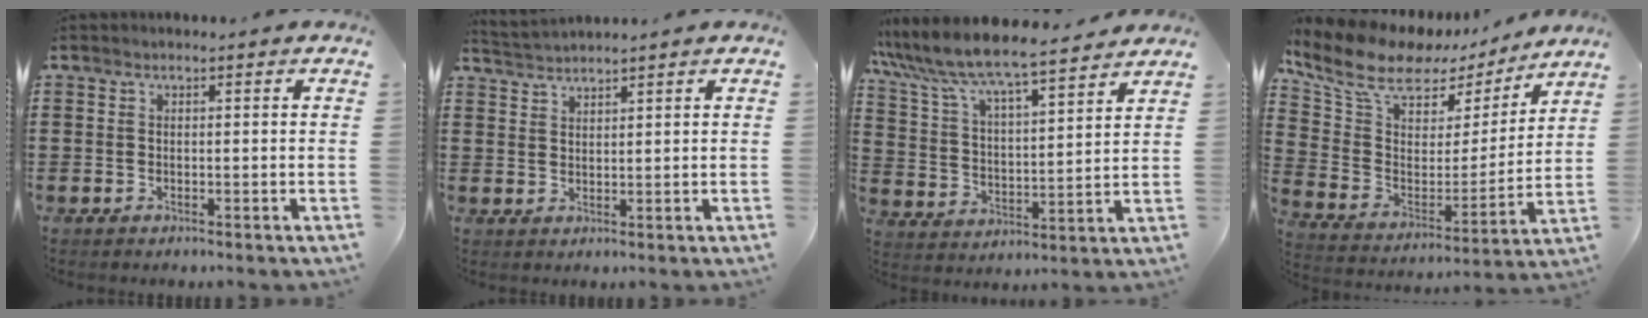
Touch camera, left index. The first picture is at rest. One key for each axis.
{"total": 1.9, "fx": 1.9, "fy": -0.3, "fz": 0.0, "tx": -0.005, "ty": 0.000, "tz": 0.037}
{"total": 7.6, "fx": 7.0, "fy": 0.4, "fz": 2.9, "tx": -0.089, "ty": -0.042, "tz": 0.117}
{"total": 10.9, "fx": 8.1, "fy": 5.2, "fz": 5.1, "tx": -0.132, "ty": -0.040, "tz": 0.142}